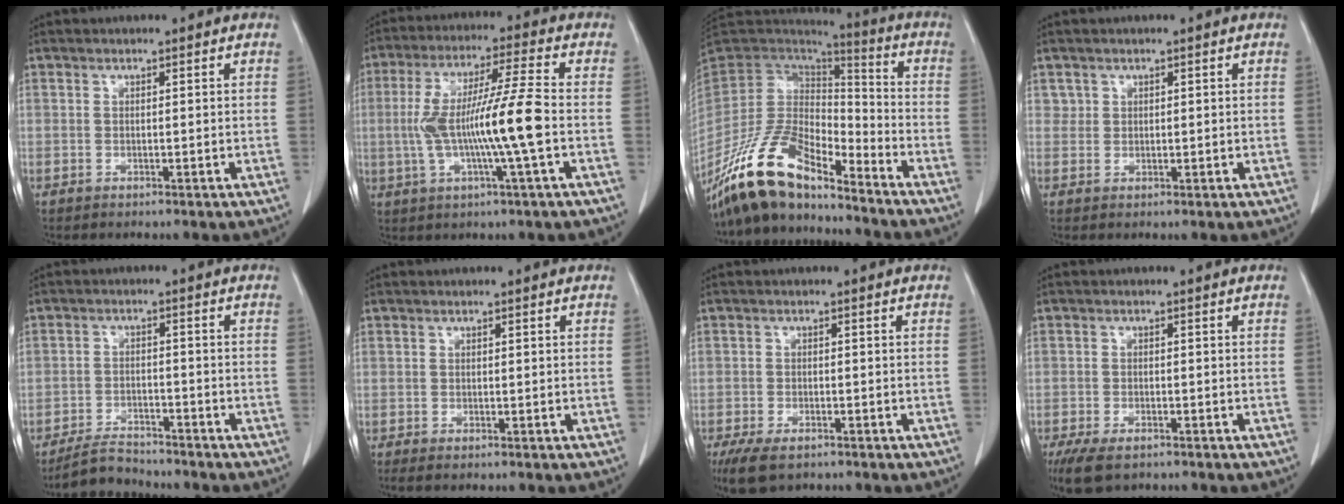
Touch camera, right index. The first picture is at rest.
{"total": 12.5, "force": [-1.7, -0.3, 12.4], "torque": [-0.242, 0.007, -0.034]}
{"total": 16.8, "force": [-13.9, 5.0, 8.1], "torque": [-0.153, 0.011, -0.262]}
{"total": 1.3, "force": [0.6, 1.1, -0.1], "torque": [0.015, 0.000, 0.005]}
{"total": 5.3, "force": [-5.1, 1.1, 0.7], "torque": [-0.015, -0.012, -0.090]}
{"total": 1.5, "force": [-1.2, 0.2, 0.9], "torque": [-0.013, -0.003, -0.014]}
{"total": 6.6, "force": [-4.8, 2.7, 3.7], "torque": [-0.064, -0.010, -0.078]}
{"total": 6.7, "force": [-4.9, 2.7, 3.7], "torque": [-0.063, -0.010, -0.079]}